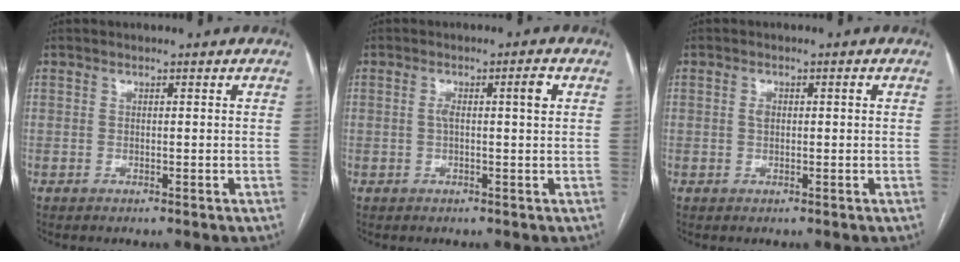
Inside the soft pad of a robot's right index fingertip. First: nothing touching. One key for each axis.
{"total": 3.6, "fx": 0.7, "fy": 0.3, "fz": 3.5, "tx": -0.061, "ty": 0.013, "tz": 0.013}
{"total": 1.9, "fx": 0.2, "fy": 1.0, "fz": 1.6, "tx": -0.031, "ty": 0.010, "tz": 0.006}